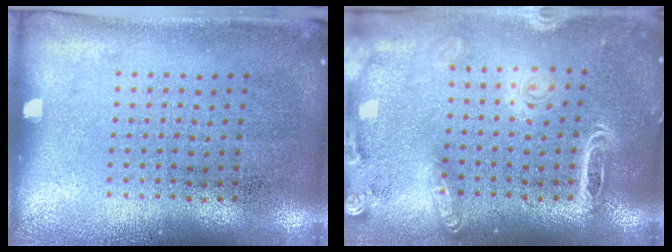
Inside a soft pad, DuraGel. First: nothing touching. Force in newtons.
{"total": 1.9, "press": 1.6, "slide": 1.0}